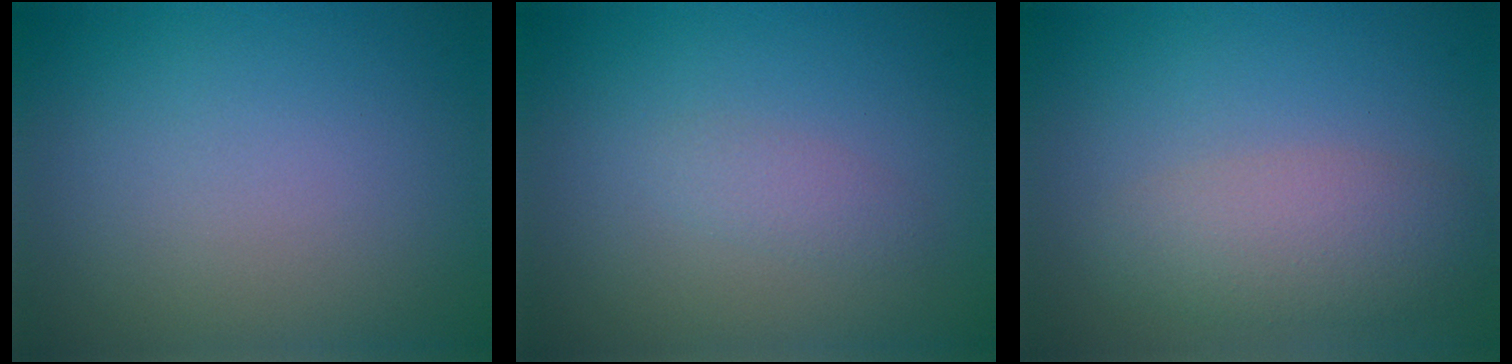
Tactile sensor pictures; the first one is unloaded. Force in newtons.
{"total": 1.2, "press": 1.2, "slide": 0.1}
{"total": 4.0, "press": 4.0, "slide": 0.2}